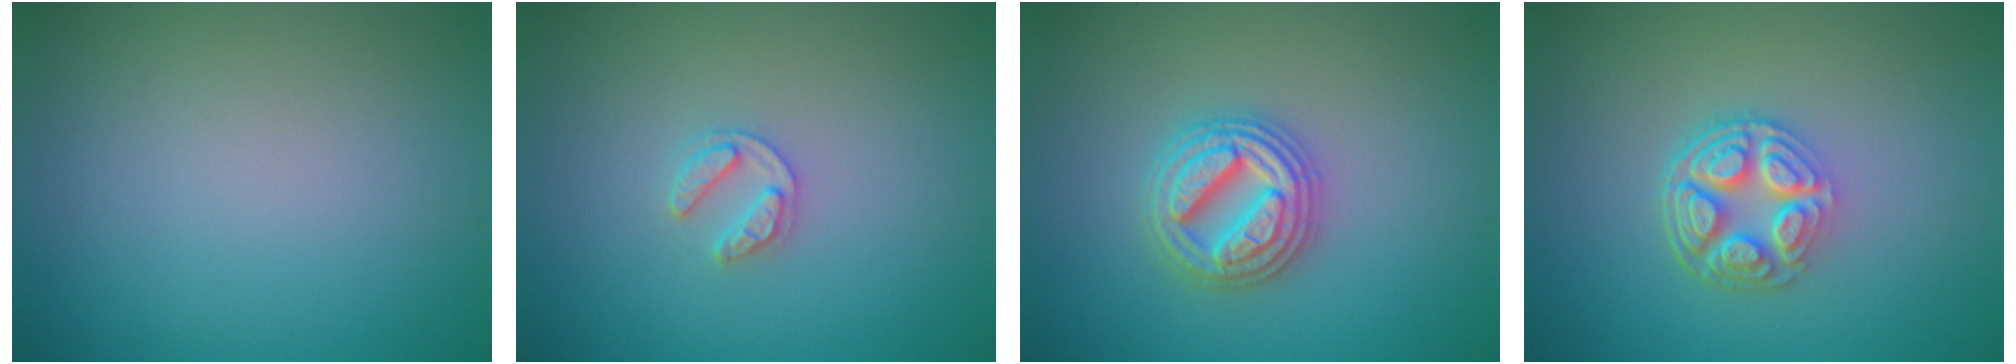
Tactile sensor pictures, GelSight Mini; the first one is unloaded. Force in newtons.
{"total": 1.8, "press": 1.8, "slide": 0.3}
{"total": 4.8, "press": 4.8, "slide": 0.8}
{"total": 5.2, "press": 3.8, "slide": 3.6}